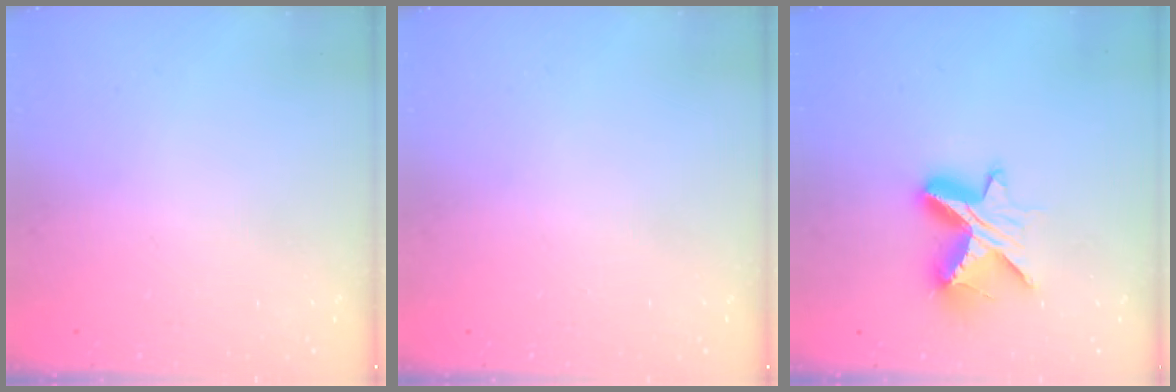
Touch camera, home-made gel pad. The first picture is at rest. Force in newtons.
{"total": 0.0}
{"total": 9.9, "press": 9.9, "slide": 0.7}